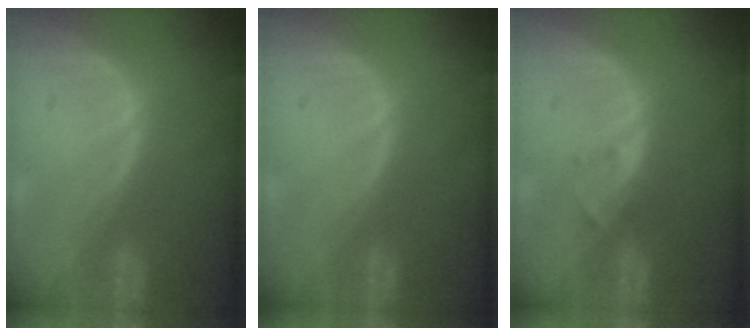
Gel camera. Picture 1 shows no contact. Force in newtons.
{"total": 0.0}
{"total": 1.3, "press": 1.1, "slide": 0.8}